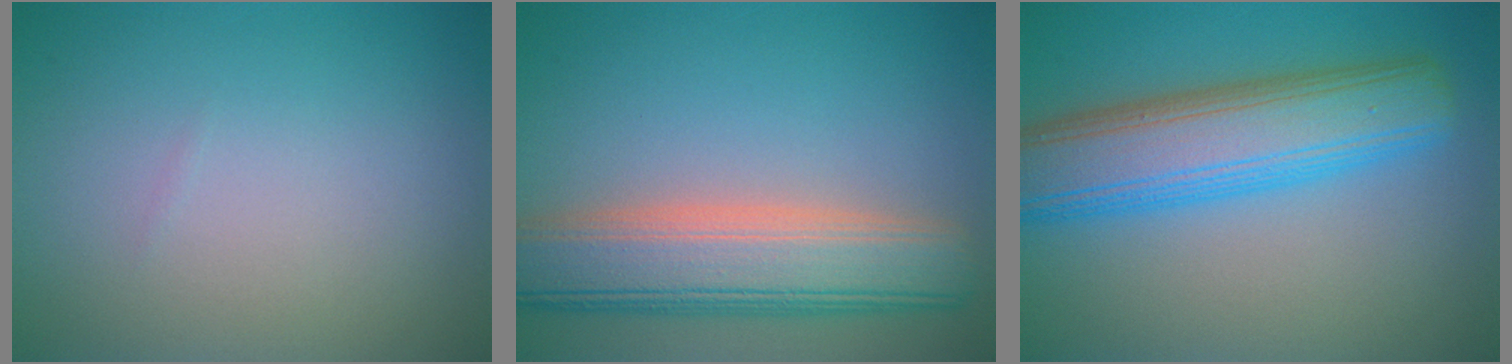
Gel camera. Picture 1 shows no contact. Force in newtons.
{"total": 8.4, "press": 8.4, "slide": 0.9}
{"total": 8.9, "press": 8.9, "slide": 0.3}